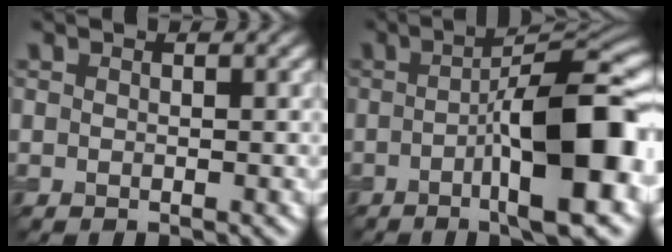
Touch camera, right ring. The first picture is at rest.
{"total": 12.2, "force": [-2.3, 3.1, 11.6], "torque": [-0.158, 0.011, -0.030]}